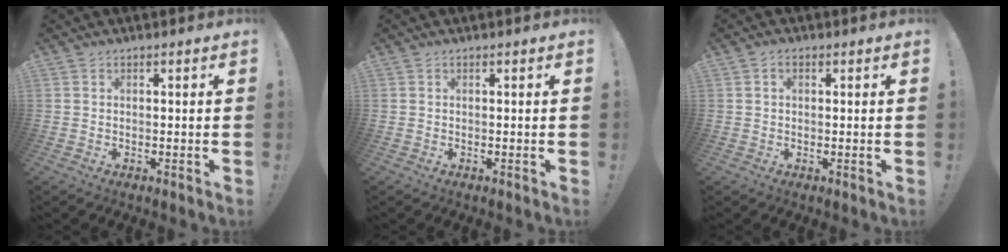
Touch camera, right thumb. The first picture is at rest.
{"total": 0.0}
{"total": 1.3, "force": [0.3, 0.9, 0.9], "torque": [-0.010, 0.000, 0.004]}